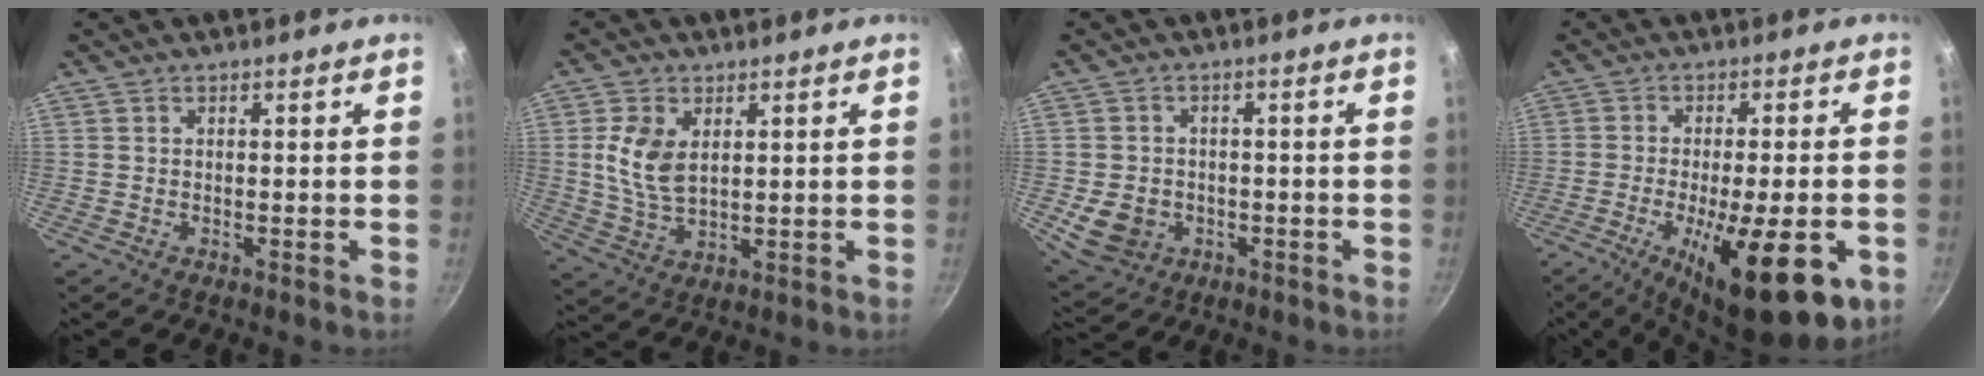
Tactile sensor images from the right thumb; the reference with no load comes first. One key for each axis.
{"total": 8.3, "fx": 2.0, "fy": 5.0, "fz": 6.3, "tx": -0.125, "ty": -0.015, "tz": 0.044}
{"total": 8.1, "fx": -2.0, "fy": 6.8, "fz": 3.9, "tx": -0.059, "ty": 0.013, "tz": -0.020}
{"total": 19.4, "fx": -7.0, "fy": 6.2, "fz": 17.0, "tx": -0.231, "ty": 0.002, "tz": -0.097}